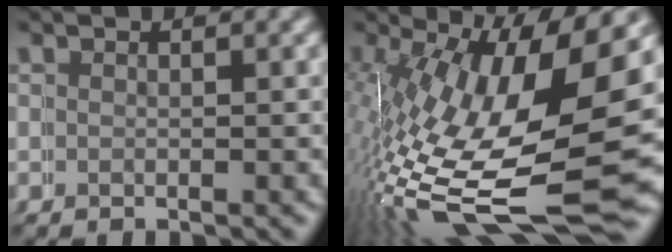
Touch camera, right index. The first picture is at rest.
{"total": 13.8, "force": [-2.9, 6.4, 11.9], "torque": [-0.209, -0.037, -0.017]}